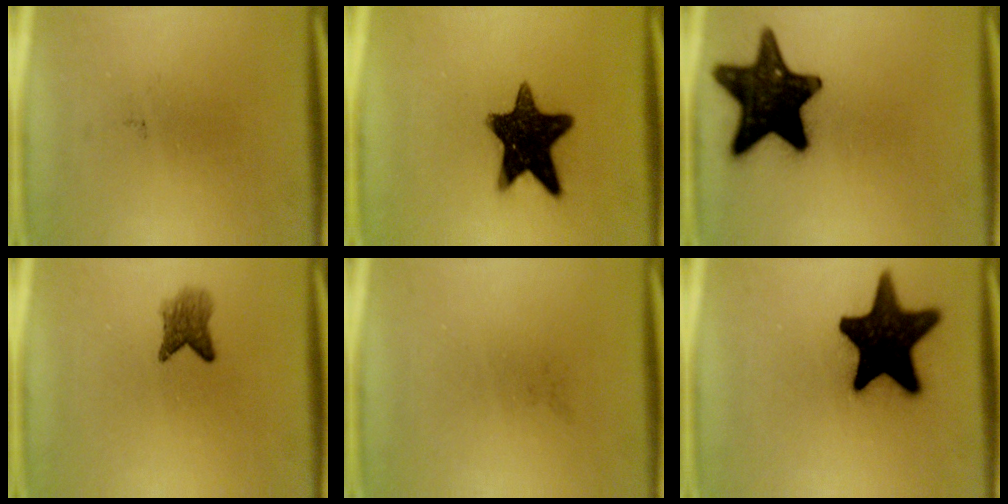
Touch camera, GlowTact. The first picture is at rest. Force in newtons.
{"total": 14.8}
{"total": 18.2}
{"total": 3.2}
{"total": 0.0}
{"total": 19.1}